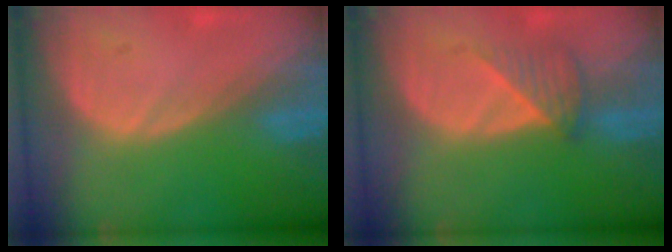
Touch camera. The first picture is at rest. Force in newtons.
{"total": 3.5, "press": 3.5, "slide": 0.4}